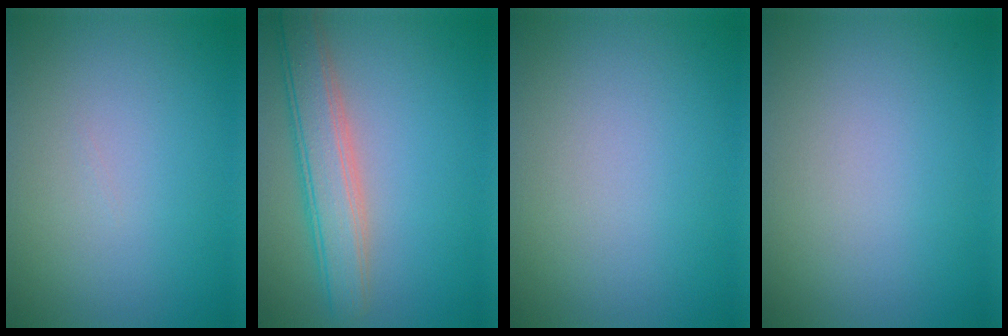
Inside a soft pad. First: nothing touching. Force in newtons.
{"total": 5.2, "press": 5.2, "slide": 0.4}
{"total": 0.0}
{"total": 0.0}